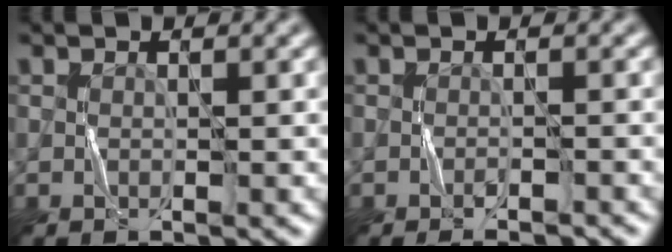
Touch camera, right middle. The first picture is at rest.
{"total": 1.8, "force": [-1.6, 0.3, 0.8], "torque": [-0.015, 0.002, -0.024]}